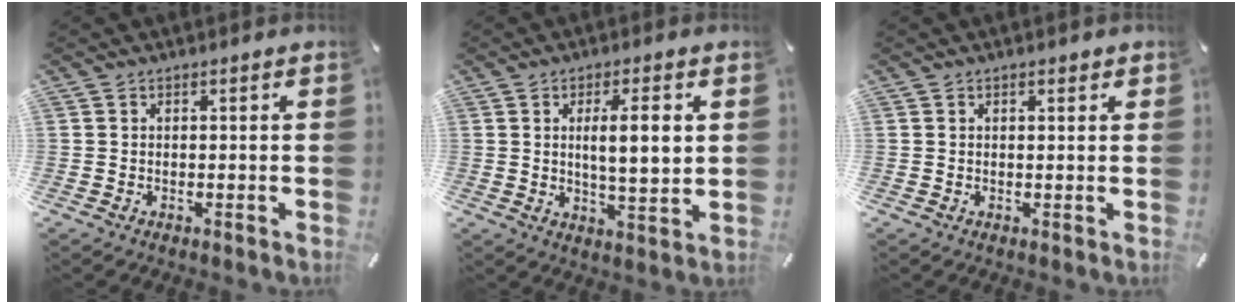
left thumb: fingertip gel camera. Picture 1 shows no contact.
{"total": 9.2, "force": [2.1, 2.4, 8.6], "torque": [-0.134, -0.008, 0.027]}
{"total": 1.0, "force": [0.6, 0.3, 0.8], "torque": [-0.009, -0.001, 0.008]}